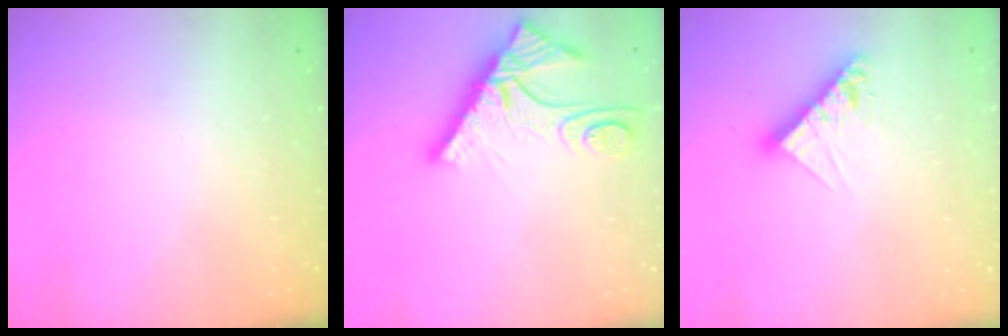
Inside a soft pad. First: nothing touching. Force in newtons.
{"total": 10.7, "press": 10.6, "slide": 1.1}
{"total": 9.7, "press": 9.7, "slide": 0.8}